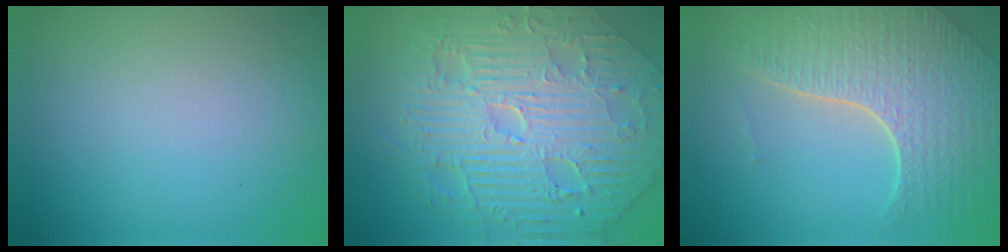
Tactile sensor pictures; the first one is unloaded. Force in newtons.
{"total": 11.8, "press": 7.8, "slide": 8.8}
{"total": 6.8, "press": 4.9, "slide": 4.7}